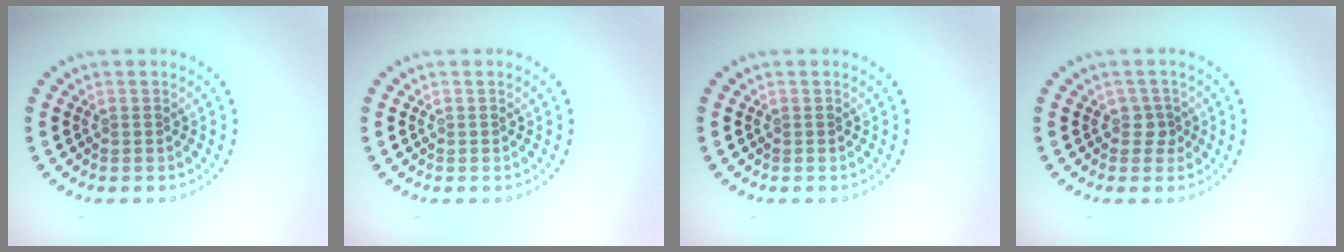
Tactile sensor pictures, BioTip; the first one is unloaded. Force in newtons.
{"total": 0.0}
{"total": 0.0}
{"total": 1.3, "press": 1.0, "slide": 0.8}